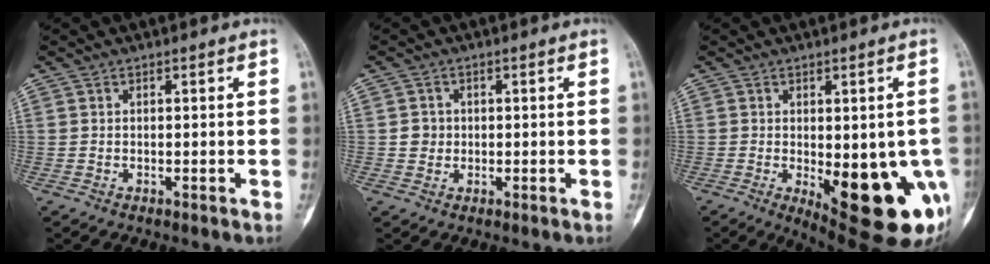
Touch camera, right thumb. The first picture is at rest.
{"total": 2.5, "force": [0.1, 2.4, 0.7], "torque": [0.001, 0.005, 0.002]}
{"total": 17.4, "force": [-5.0, 6.8, 15.2], "torque": [-0.130, -0.009, -0.042]}